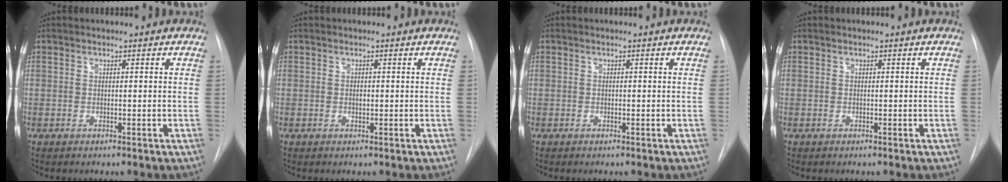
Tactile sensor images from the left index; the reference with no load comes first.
{"total": 1.1, "force": [-1.1, 0.2, 0.2], "torque": [-0.003, -0.006, -0.016]}
{"total": 1.2, "force": [-1.2, -0.1, -0.1], "torque": [0.003, -0.006, -0.017]}
{"total": 0.0}